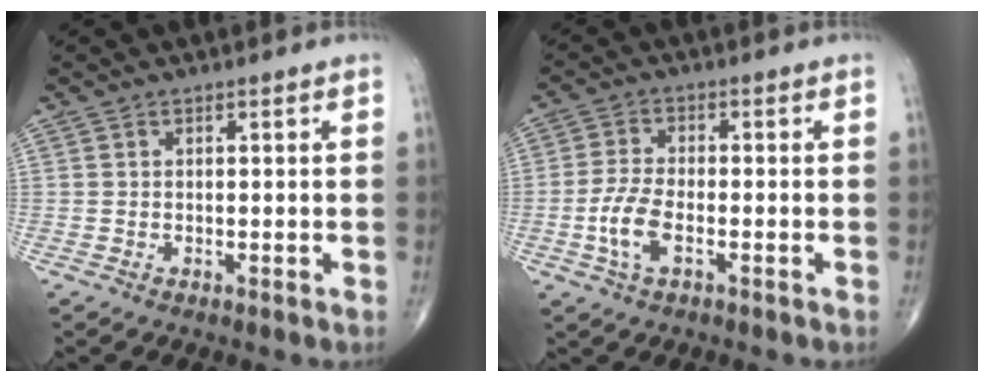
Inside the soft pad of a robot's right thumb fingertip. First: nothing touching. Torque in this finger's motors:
{"motor_torque": [-0.25, 0.15, 0.28, -0.19, 0.20]}